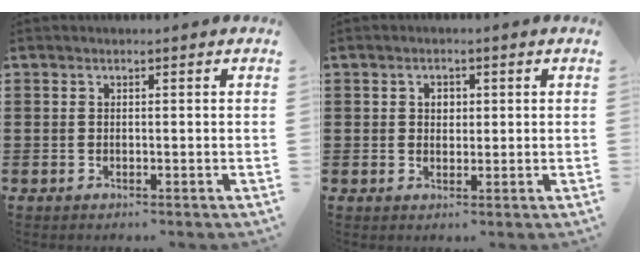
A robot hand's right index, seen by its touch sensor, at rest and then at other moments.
{"total": 1.8, "force": [0.4, 1.5, 1.0], "torque": [-0.023, 0.010, 0.005]}